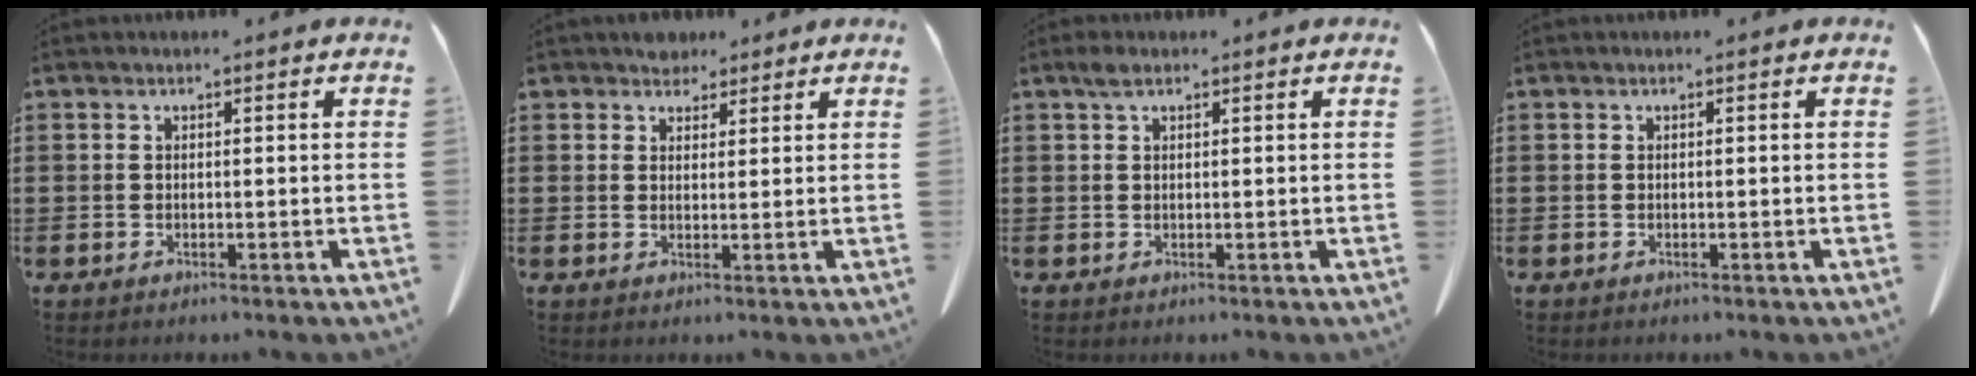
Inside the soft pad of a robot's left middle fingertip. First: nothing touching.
{"total": 3.0, "force": [2.6, 1.5, 0.3], "torque": [-0.007, 0.001, 0.049]}
{"total": 1.5, "force": [0.8, 0.8, 0.9], "torque": [-0.023, 0.005, 0.015]}
{"total": 0.0}